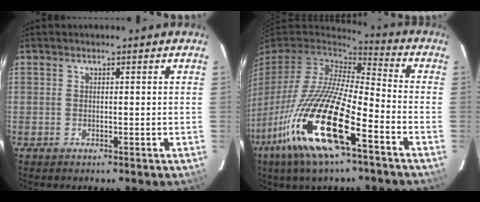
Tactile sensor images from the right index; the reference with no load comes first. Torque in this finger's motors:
{"motor_torque": [1.75, -0.39, 1.05, 0.21]}